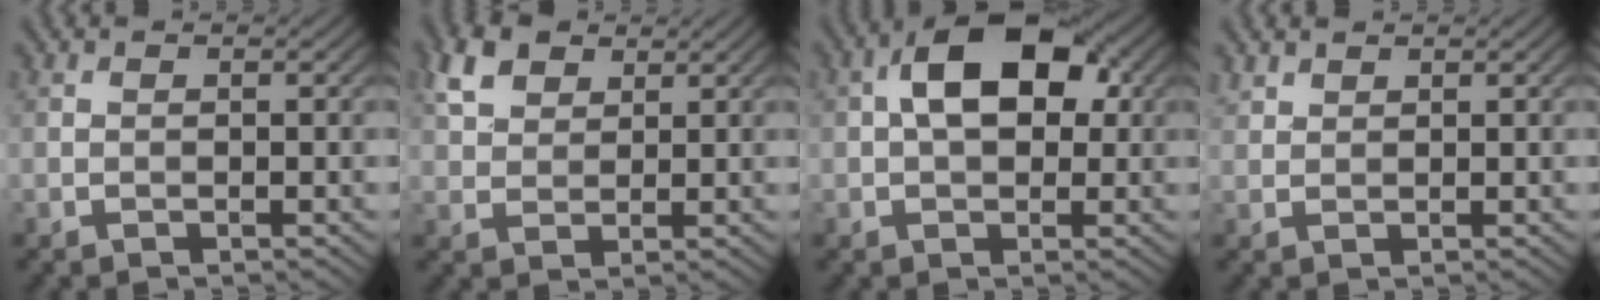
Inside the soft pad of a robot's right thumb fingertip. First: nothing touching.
{"total": 5.3, "force": [3.0, 3.3, 2.8], "torque": [-0.065, 0.008, 0.058]}
{"total": 9.1, "force": [1.7, 5.4, 7.2], "torque": [-0.118, 0.018, 0.019]}
{"total": 1.8, "force": [1.5, 0.8, 0.4], "torque": [-0.012, 0.003, 0.036]}